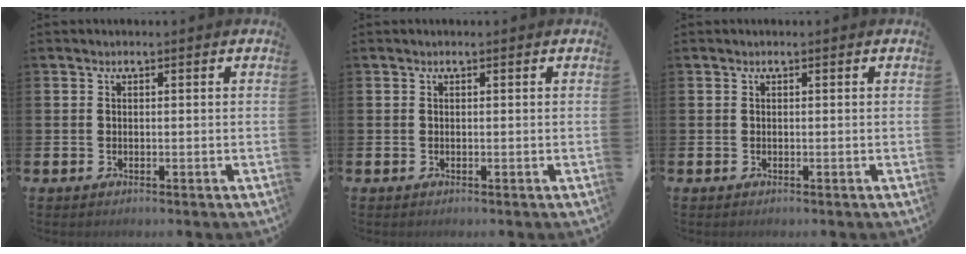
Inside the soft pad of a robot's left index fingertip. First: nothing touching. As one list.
[{"total": 0.0}, {"total": 0.0}]